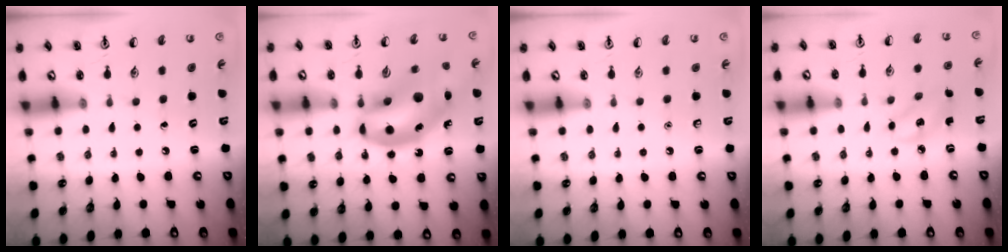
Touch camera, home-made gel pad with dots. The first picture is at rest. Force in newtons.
{"total": 18.2, "press": 17.8, "slide": 4.1}
{"total": 0.0}
{"total": 2.9, "press": 2.8, "slide": 0.7}